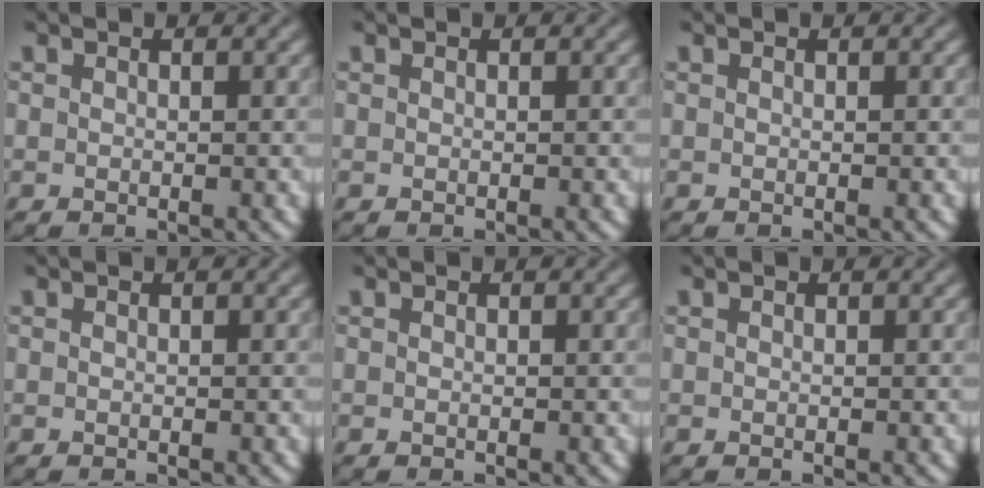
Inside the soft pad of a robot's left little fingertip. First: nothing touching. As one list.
[{"total": 0.0}, {"total": 0.0}, {"total": 0.0}, {"total": 0.0}, {"total": 0.0}]